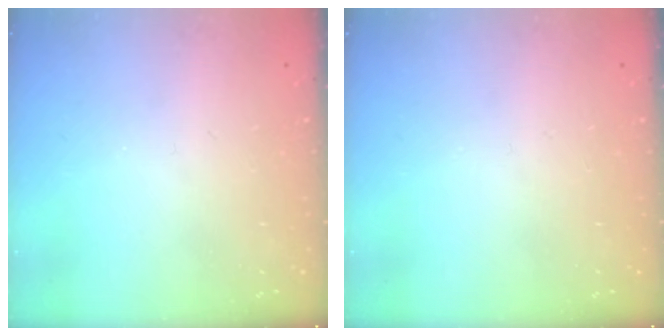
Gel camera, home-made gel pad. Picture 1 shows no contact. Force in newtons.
{"total": 0.0}